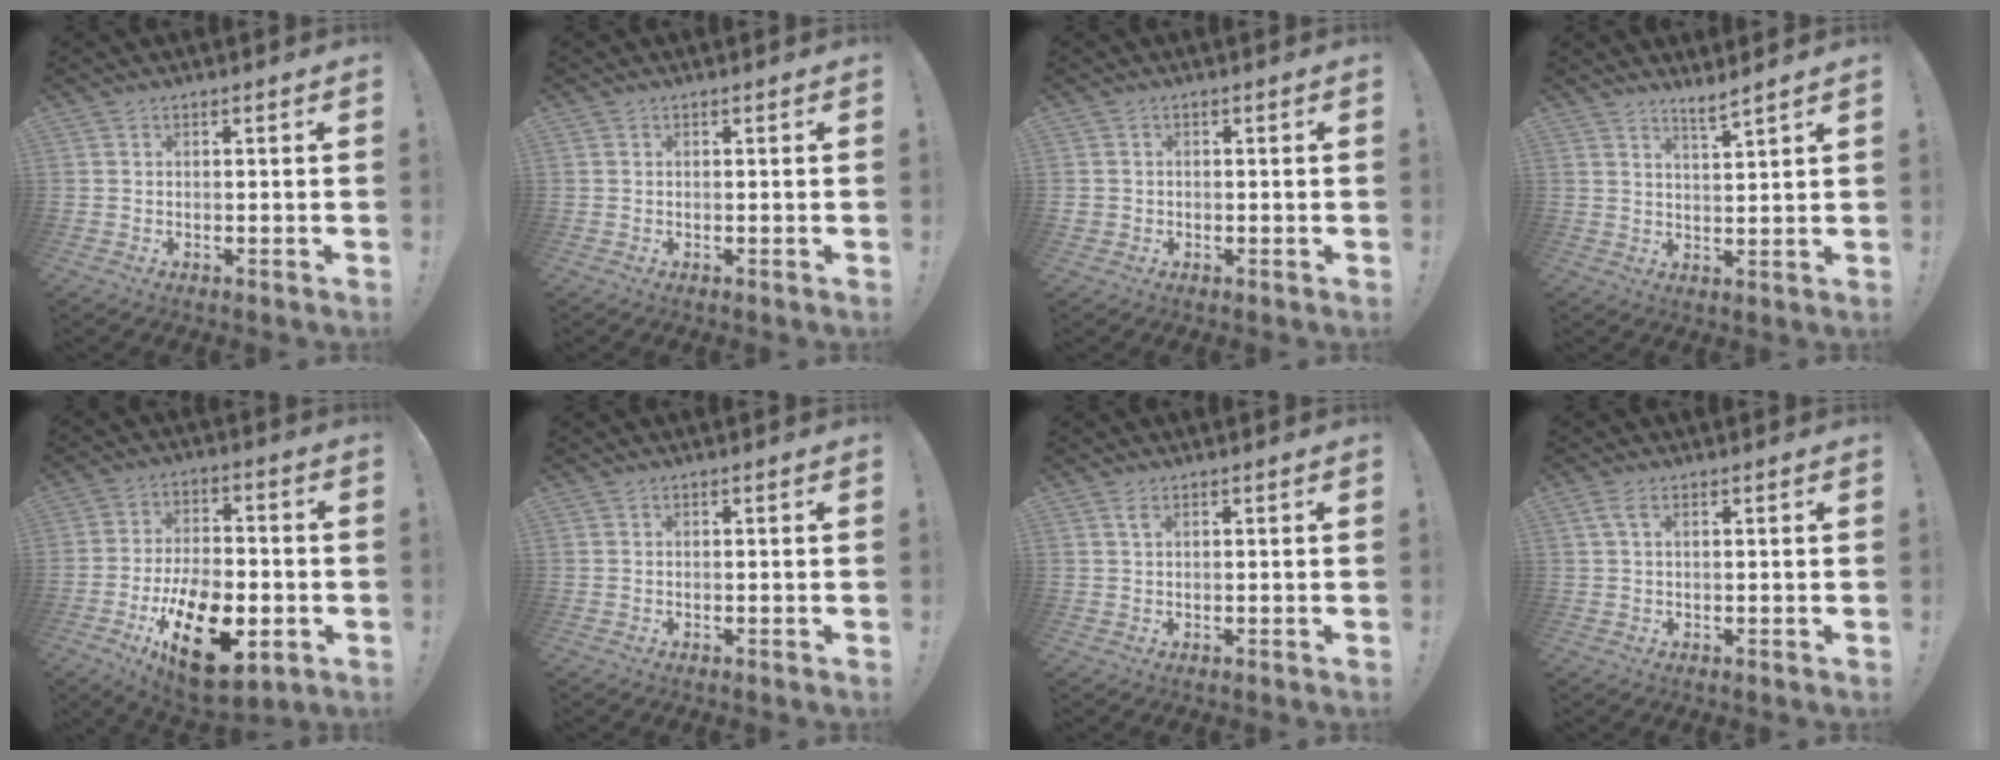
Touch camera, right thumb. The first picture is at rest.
{"total": 0.0}
{"total": 1.5, "force": [-0.1, 1.4, 0.4], "torque": [-0.007, 0.005, -0.001]}
{"total": 4.1, "force": [3.4, -0.9, 2.1], "torque": [-0.029, -0.027, 0.054]}
{"total": 21.4, "force": [-8.2, 11.5, 16.0], "torque": [-0.259, 0.052, -0.125]}
{"total": 0.0}
{"total": 1.7, "force": [0.8, 0.5, 1.5], "torque": [-0.029, 0.000, 0.013]}
{"total": 2.3, "force": [0.9, 0.2, 2.1], "torque": [-0.040, 0.001, 0.015]}